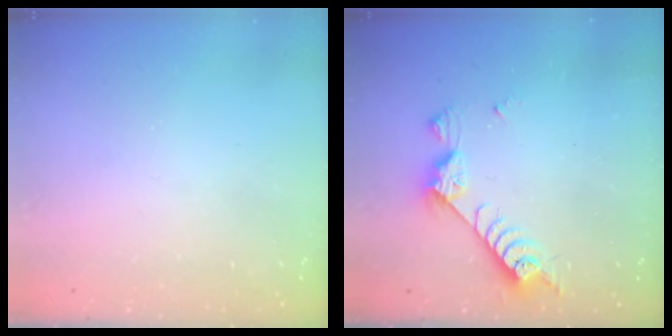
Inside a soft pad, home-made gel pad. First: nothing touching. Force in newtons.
{"total": 7.9, "press": 7.8, "slide": 1.3}